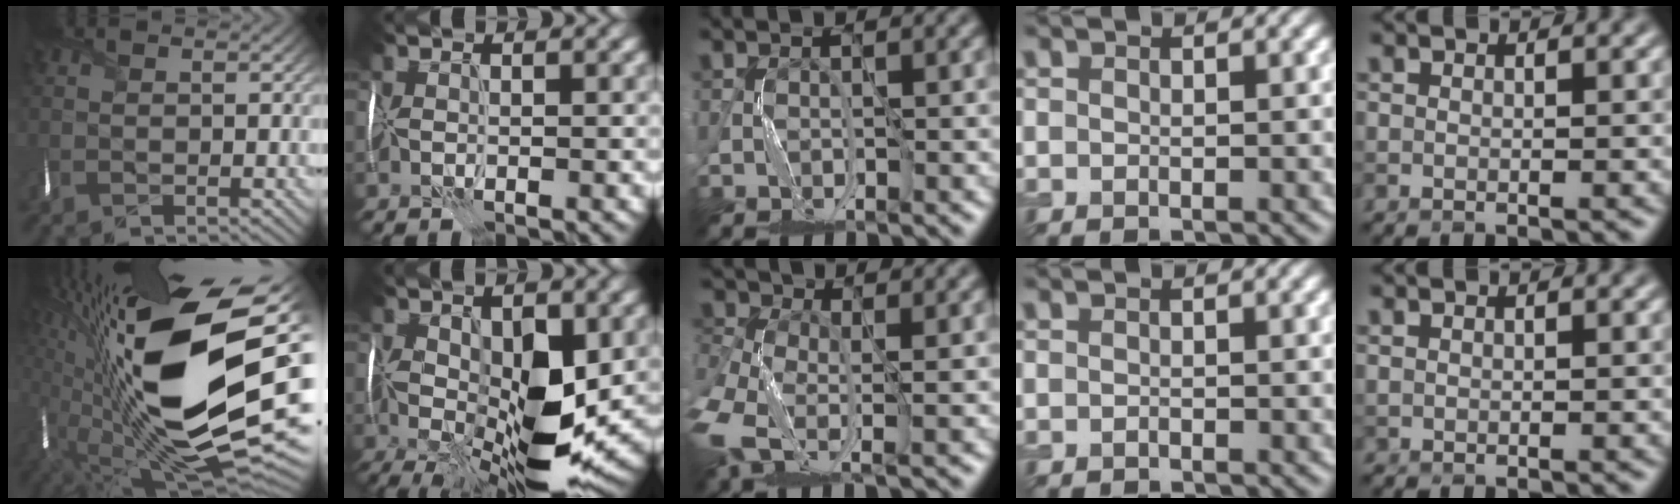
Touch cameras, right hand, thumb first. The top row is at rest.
{"thumb": {"total": 22.1, "force": [1.8, 9.5, 19.8], "torque": [-0.382, -0.039, 0.037]}, "index": {"total": 11.8, "force": [-0.7, 5.5, 10.4], "torque": [-0.193, -0.017, -0.007]}, "middle": {"total": 5.7, "force": [-1.6, 3.6, 4.2], "torque": [-0.106, -0.018, -0.043]}}